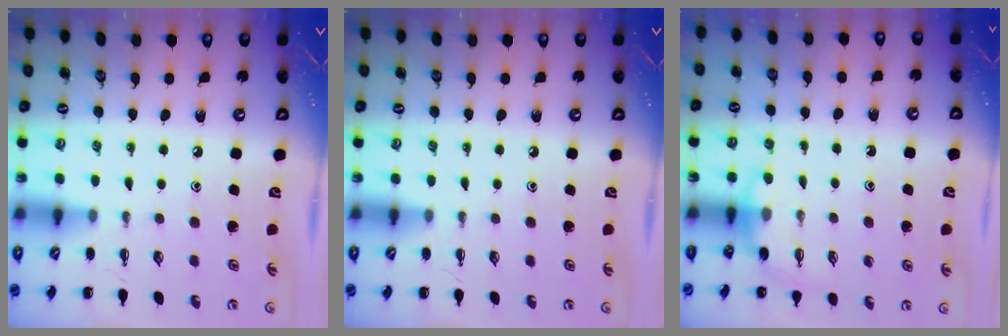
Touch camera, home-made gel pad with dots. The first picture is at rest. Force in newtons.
{"total": 0.0}
{"total": 5.6, "press": 5.4, "slide": 1.3}